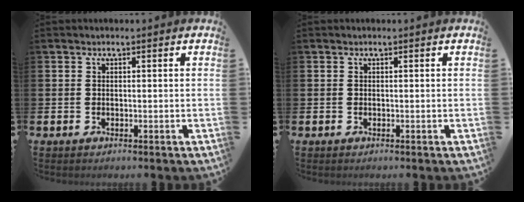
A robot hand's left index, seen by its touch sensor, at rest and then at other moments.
{"total": 0.0}